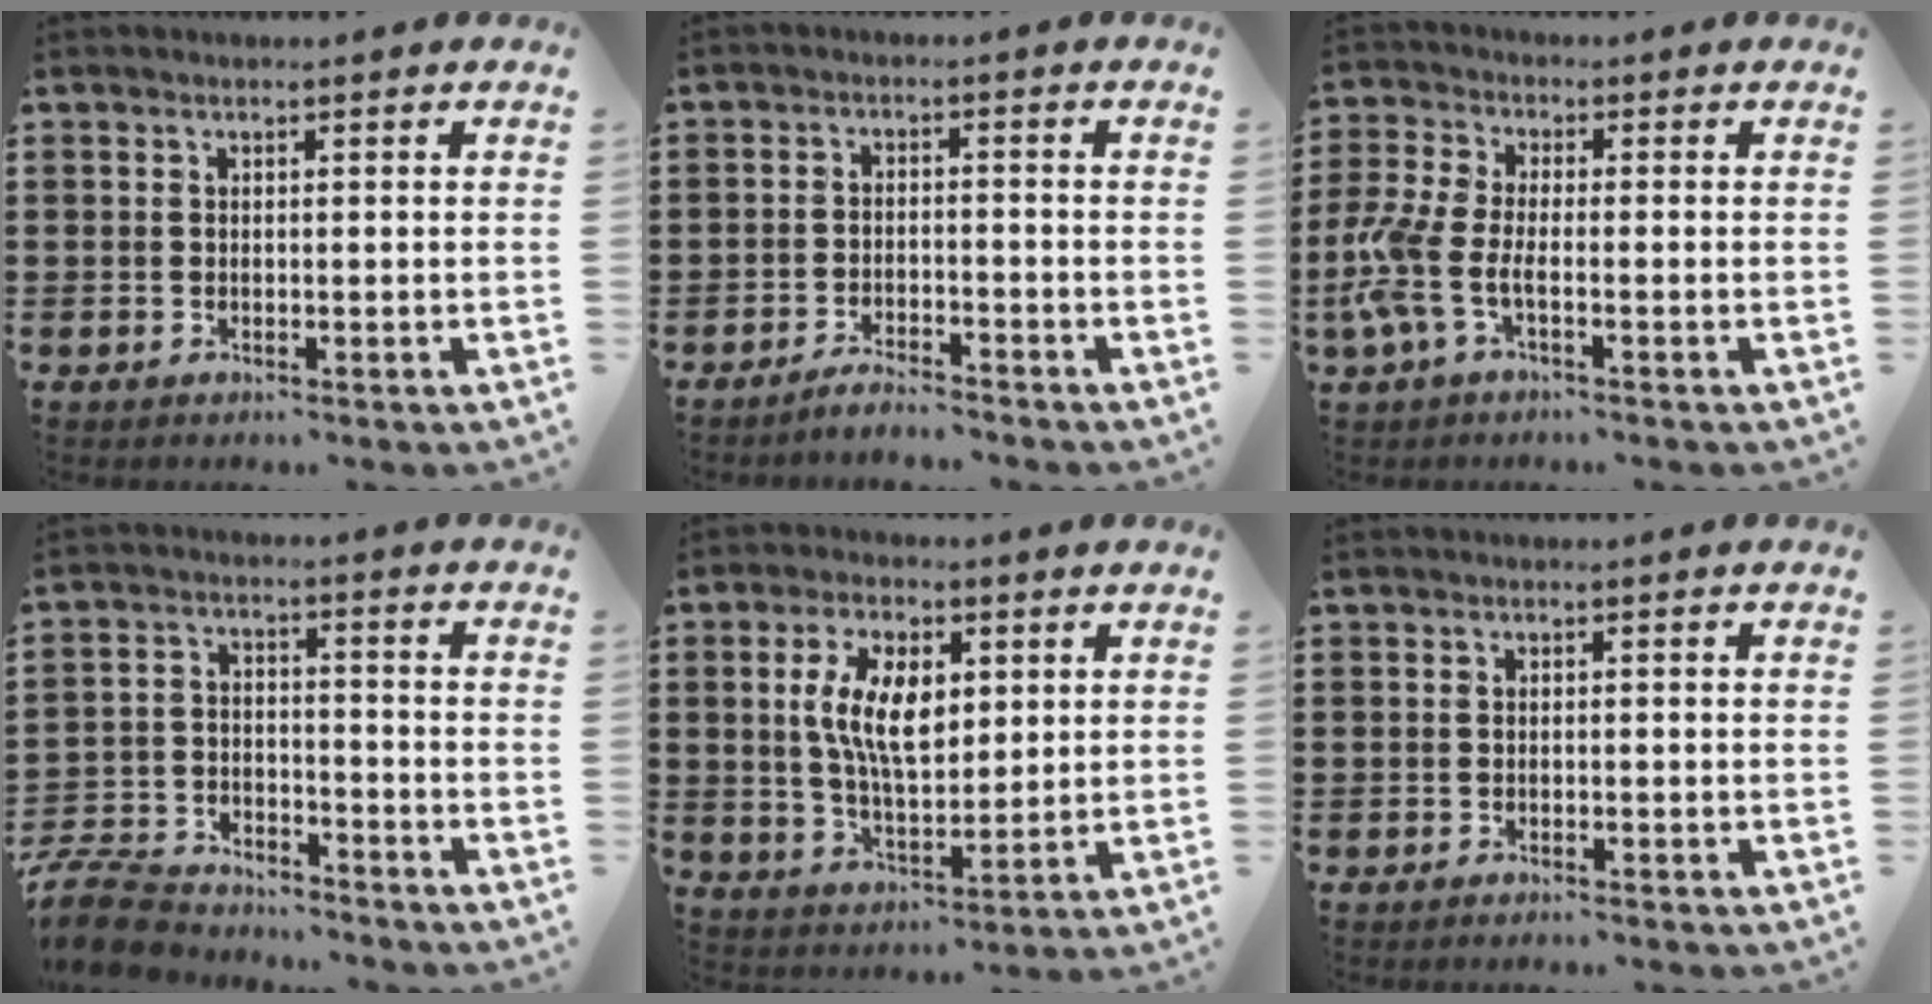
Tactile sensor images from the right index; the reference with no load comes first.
{"total": 2.8, "force": [-2.8, 0.0, 0.3], "torque": [-0.009, 0.004, -0.057]}
{"total": 5.9, "force": [-2.4, 2.2, 4.9], "torque": [-0.135, -0.014, -0.053]}
{"total": 8.3, "force": [-8.0, 1.8, 1.4], "torque": [-0.044, 0.015, -0.160]}
{"total": 9.0, "force": [2.0, 4.6, 7.5], "torque": [-0.158, 0.013, 0.035]}
{"total": 0.6, "force": [-0.6, -0.1, 0.1], "torque": [-0.003, -0.003, -0.011]}